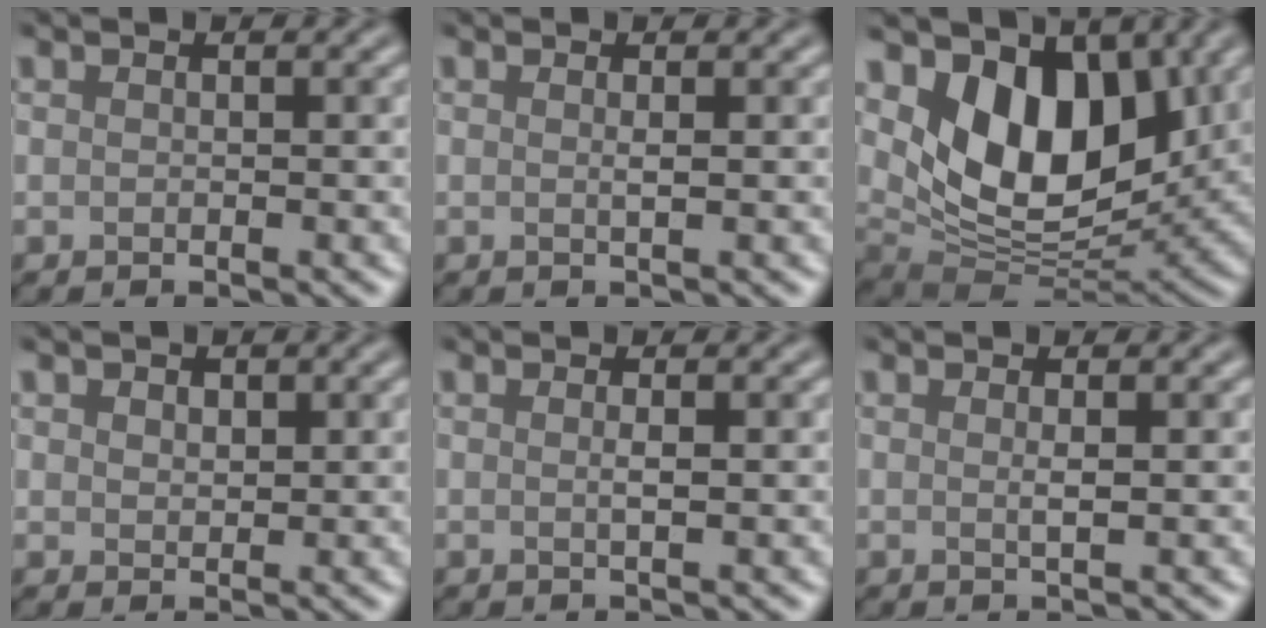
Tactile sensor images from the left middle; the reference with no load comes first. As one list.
[{"total": 0.5, "force": [-0.1, 0.0, 0.5], "torque": [-0.009, 0.002, -0.002]}, {"total": 8.7, "force": [2.7, 5.3, 6.3], "torque": [-0.115, -0.014, 0.060]}, {"total": 0.6, "force": [0.1, -0.1, -0.6], "torque": [-0.003, 0.003, 0.024]}, {"total": 0.6, "force": [-0.2, 0.0, 0.6], "torque": [-0.012, 0.003, -0.002]}, {"total": 0.6, "force": [-0.2, -0.2, 0.5], "torque": [-0.016, 0.003, 0.004]}]